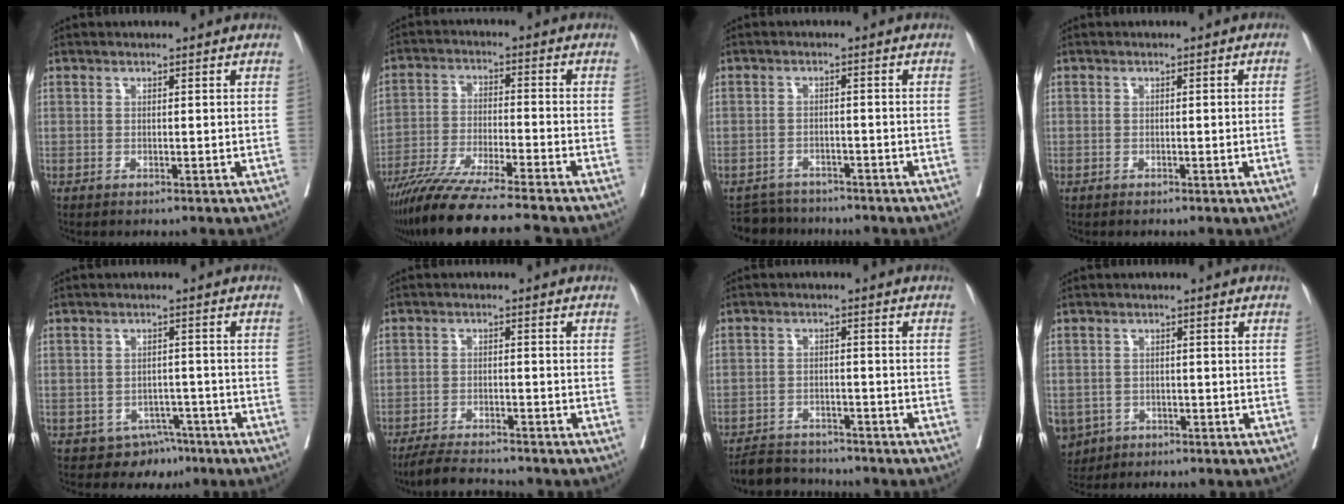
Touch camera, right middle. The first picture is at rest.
{"total": 14.7, "force": [-12.6, -1.1, 7.6], "torque": [-0.123, -0.037, -0.210]}
{"total": 4.3, "force": [-4.2, 1.0, -0.6], "torque": [0.011, 0.000, -0.067]}
{"total": 1.3, "force": [-0.1, -0.5, 1.2], "torque": [-0.021, 0.006, -0.001]}
{"total": 4.4, "force": [-3.2, 3.0, 0.4], "torque": [0.009, 0.009, -0.040]}
{"total": 6.6, "force": [-6.2, 0.3, 2.2], "torque": [-0.038, -0.018, -0.105]}
{"total": 6.7, "force": [-6.4, 1.4, 0.9], "torque": [-0.013, 0.001, -0.102]}
{"total": 7.5, "force": [-3.8, 6.1, 2.2], "torque": [-0.066, -0.003, -0.057]}